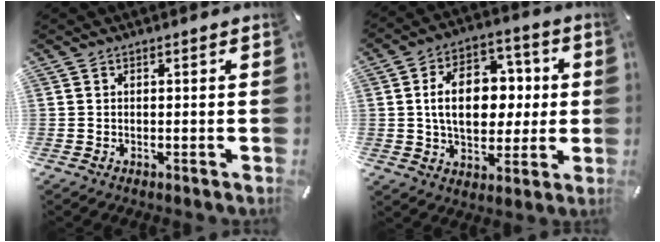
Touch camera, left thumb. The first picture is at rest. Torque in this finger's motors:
{"motor_torque": [1.39, 2.37, 1.03, -0.77, 0.50]}